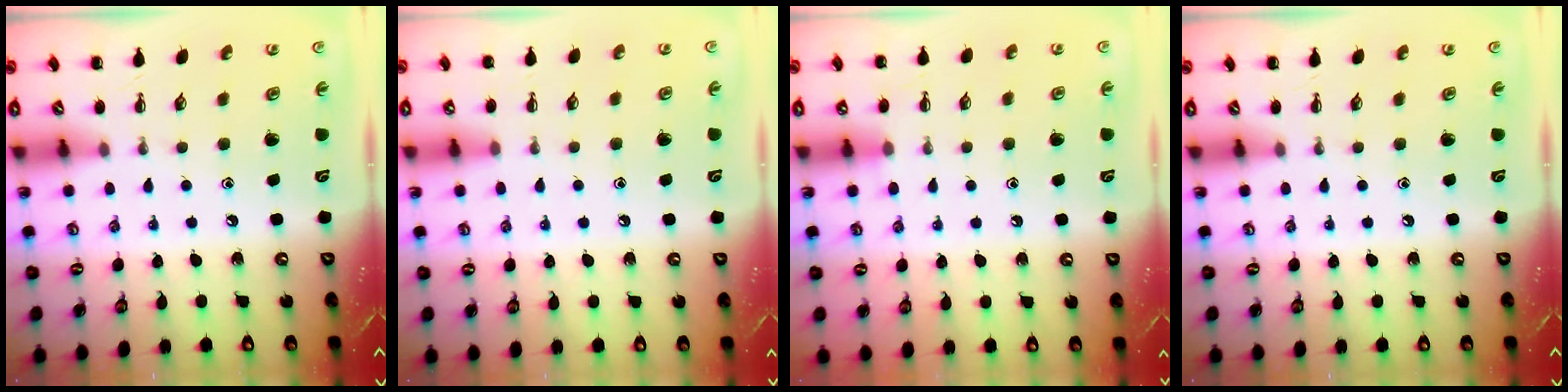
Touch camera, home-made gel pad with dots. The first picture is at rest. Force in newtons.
{"total": 3.3, "press": 3.0, "slide": 1.2}
{"total": 5.6, "press": 5.2, "slide": 2.2}
{"total": 0.0}